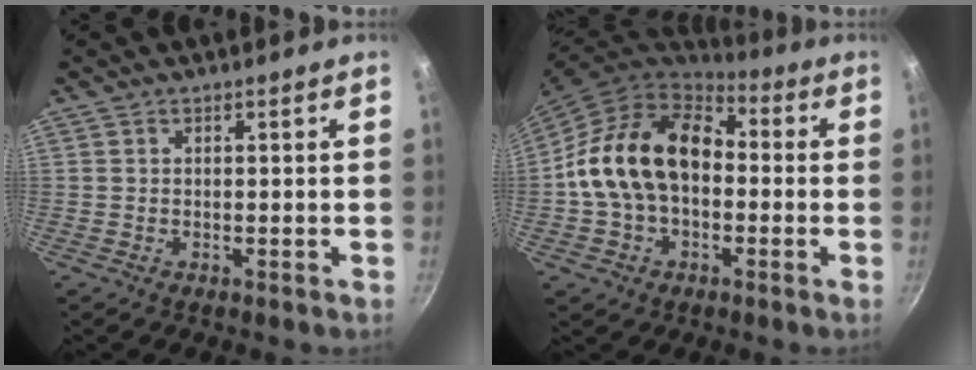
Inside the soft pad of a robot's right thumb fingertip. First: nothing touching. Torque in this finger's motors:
{"motor_torque": [0.38, 1.28, 1.43, -1.34, 0.23]}